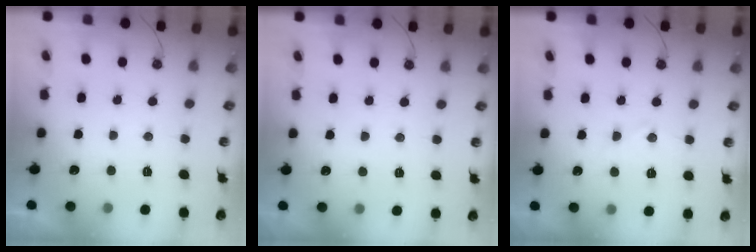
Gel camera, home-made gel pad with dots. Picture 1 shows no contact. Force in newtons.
{"total": 2.3, "press": 2.3, "slide": 0.3}
{"total": 7.4, "press": 7.4, "slide": 0.4}